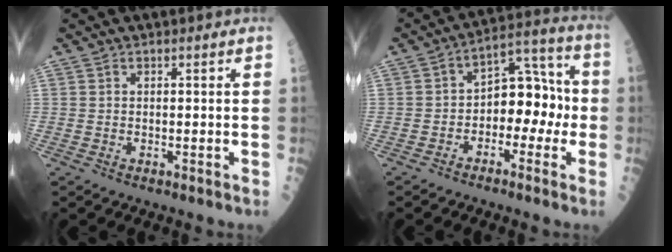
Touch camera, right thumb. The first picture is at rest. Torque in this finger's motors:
{"motor_torque": [-0.37, -0.01, -0.16, -0.28, 0.00]}